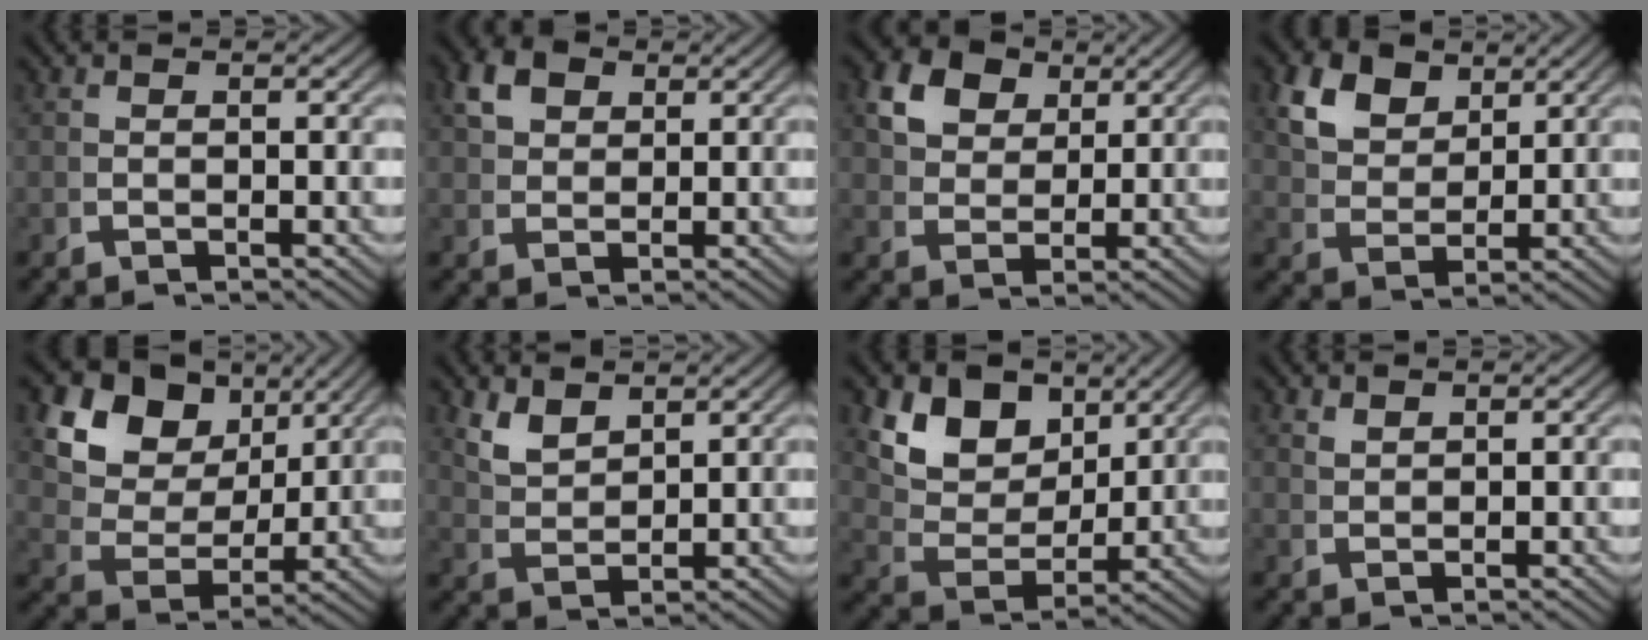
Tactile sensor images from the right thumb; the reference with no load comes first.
{"total": 3.8, "force": [2.6, 2.1, 1.8], "torque": [-0.035, 0.002, 0.052]}
{"total": 6.7, "force": [3.5, 4.5, 3.5], "torque": [-0.072, -0.002, 0.066]}
{"total": 6.1, "force": [3.5, 3.7, 3.4], "torque": [-0.076, -0.008, 0.073]}
{"total": 10.7, "force": [3.5, 7.5, 6.8], "torque": [-0.145, -0.011, 0.061]}
{"total": 3.4, "force": [2.7, 1.0, 1.6], "torque": [-0.037, -0.006, 0.068]}
{"total": 8.7, "force": [2.8, 5.6, 5.9], "torque": [-0.121, -0.019, 0.056]}
{"total": 1.6, "force": [1.6, -0.3, 0.1], "torque": [0.002, 0.005, 0.039]}